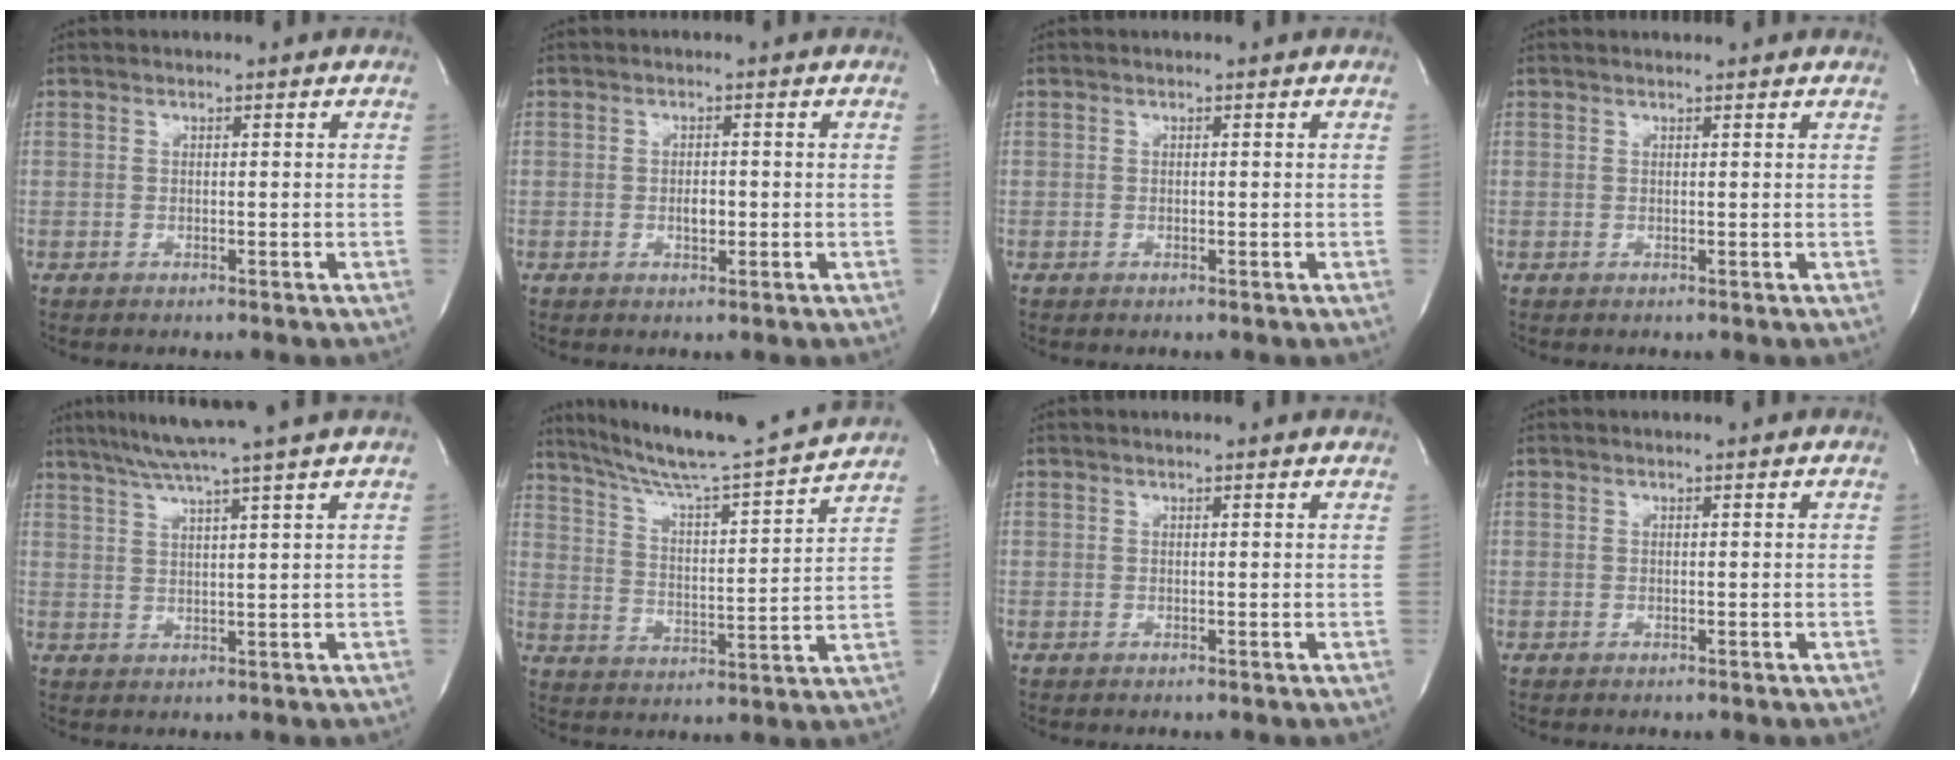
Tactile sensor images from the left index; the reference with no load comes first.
{"total": 1.8, "force": [-0.3, 0.9, 1.5], "torque": [-0.027, 0.001, -0.003]}
{"total": 0.0}
{"total": 1.9, "force": [1.8, 0.2, 0.5], "torque": [-0.014, 0.014, 0.022]}
{"total": 9.7, "force": [7.8, -2.3, 5.3], "torque": [-0.088, 0.009, 0.116]}
{"total": 18.0, "force": [16.5, -1.1, 7.1], "torque": [-0.126, -0.022, 0.246]}
{"total": 4.4, "force": [4.2, 0.1, 1.4], "torque": [-0.020, 0.016, 0.038]}
{"total": 0.8, "force": [0.8, -0.1, 0.3], "torque": [-0.006, 0.002, 0.012]}